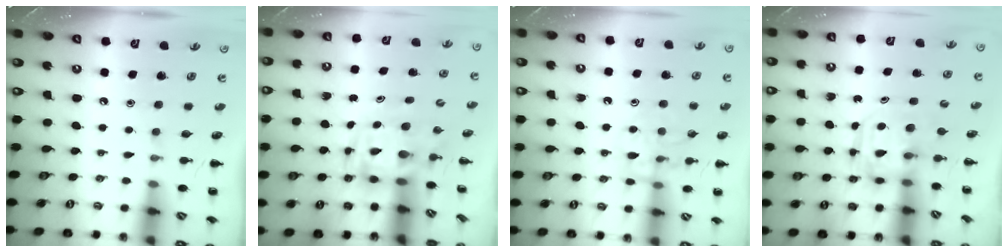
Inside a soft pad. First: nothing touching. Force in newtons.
{"total": 3.8, "press": 3.7, "slide": 0.7}
{"total": 11.5, "press": 11.5, "slide": 1.1}
{"total": 3.0, "press": 3.0, "slide": 0.2}